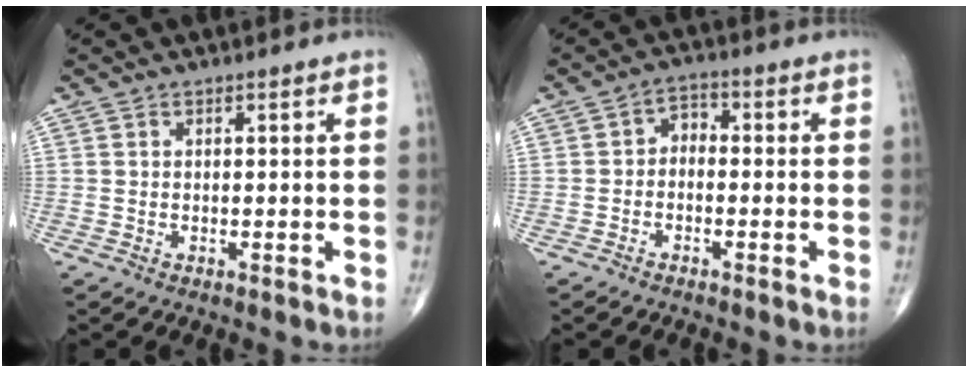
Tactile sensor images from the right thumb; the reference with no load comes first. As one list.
[{"total": 3.2, "force": [-0.8, 2.4, 2.1], "torque": [-0.019, 0.022, -0.027]}]